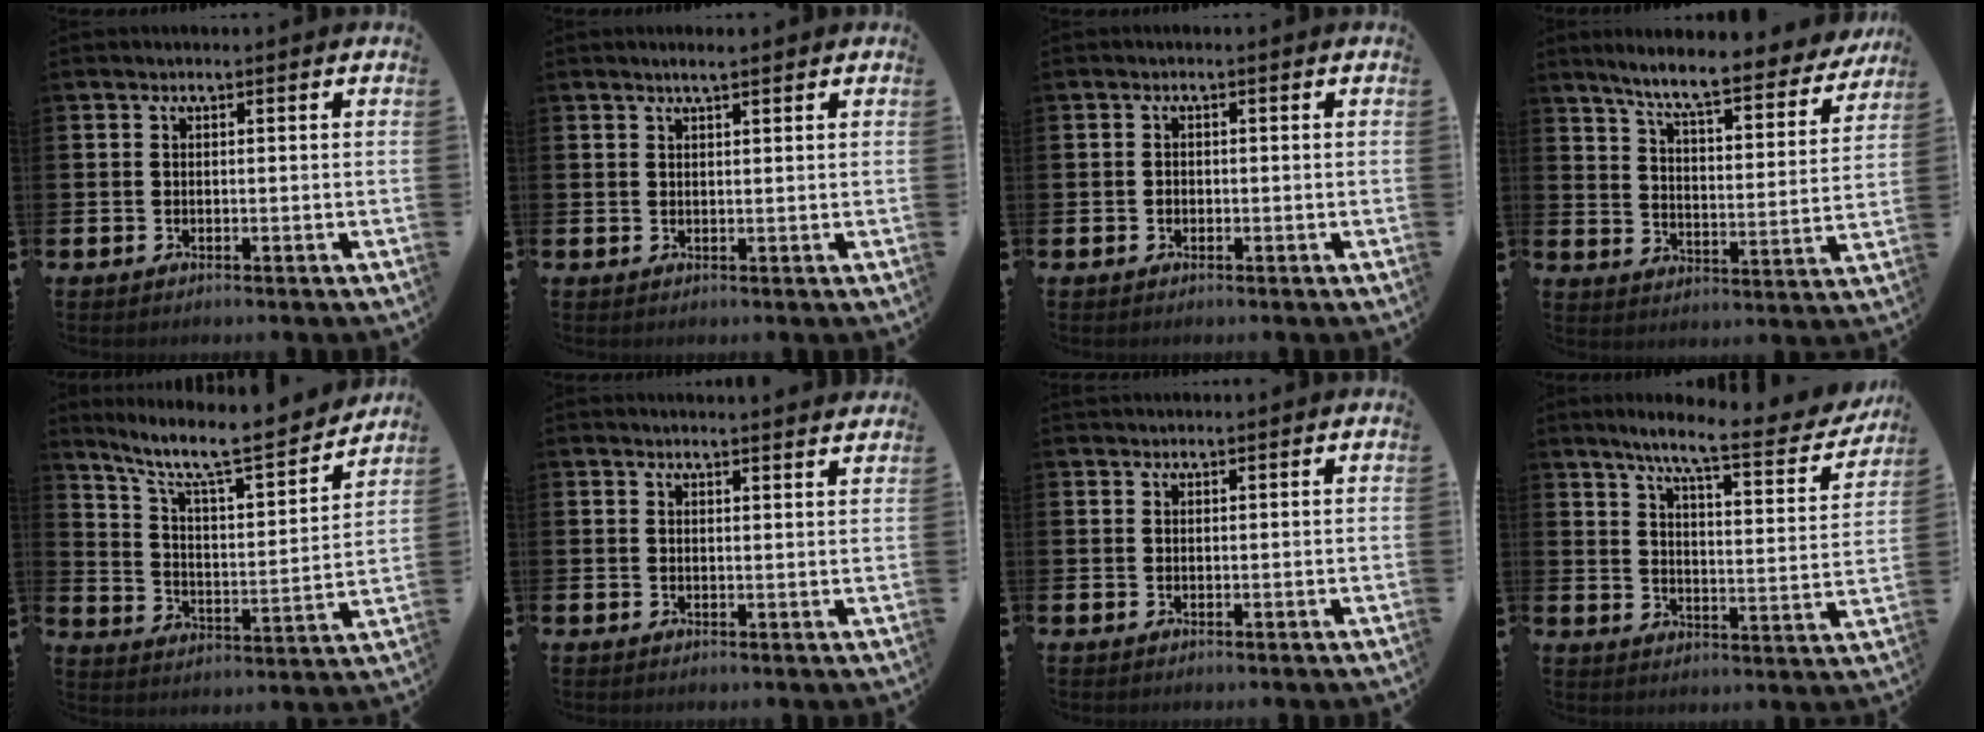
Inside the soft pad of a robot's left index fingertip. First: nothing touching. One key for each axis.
{"total": 1.9, "fx": 1.6, "fy": 0.2, "fz": 1.0, "tx": -0.012, "ty": 0.000, "tz": 0.026}
{"total": 0.8, "fx": -0.3, "fy": 0.7, "fz": 0.3, "tx": -0.007, "ty": 0.005, "tz": -0.006}
{"total": 8.3, "fx": 7.4, "fy": 0.8, "fz": 3.6, "tx": -0.098, "ty": -0.051, "tz": 0.122}
{"total": 9.6, "fx": 8.3, "fy": 1.5, "fz": 4.6, "tx": -0.118, "ty": -0.058, "tz": 0.135}
{"total": 2.2, "fx": 2.2, "fy": -0.3, "fz": -0.2, "tx": 0.011, "ty": -0.017, "tz": 0.037}
{"total": 0.8, "fx": 0.8, "fy": 0.1, "fz": 0.0, "tx": 0.012, "ty": -0.003, "tz": 0.012}
{"total": 8.3, "fx": 6.8, "fy": 1.0, "fz": 4.6, "tx": -0.094, "ty": -0.048, "tz": 0.105}